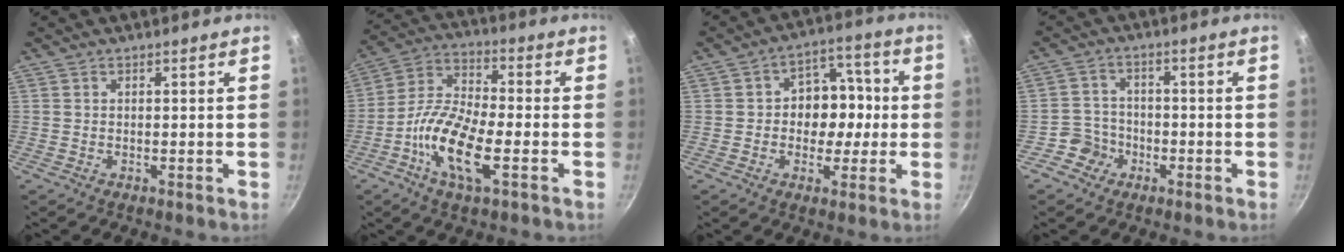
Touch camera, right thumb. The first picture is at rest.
{"total": 13.7, "force": [-4.5, 5.1, 12.0], "torque": [-0.229, 0.027, -0.102]}
{"total": 10.4, "force": [-0.5, 8.2, 6.3], "torque": [-0.025, 0.025, -0.016]}
{"total": 4.9, "force": [-2.5, 4.2, 0.6], "torque": [0.013, 0.032, -0.048]}